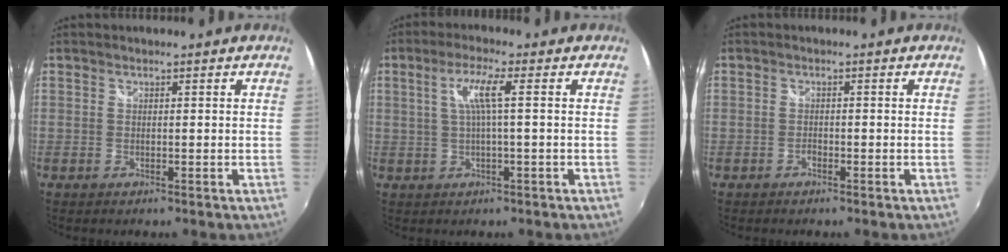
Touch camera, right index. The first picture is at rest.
{"total": 5.1, "force": [0.7, -0.1, 5.0], "torque": [-0.099, 0.002, 0.017]}
{"total": 0.6, "force": [-0.4, 0.4, 0.1], "torque": [-0.003, 0.004, -0.009]}